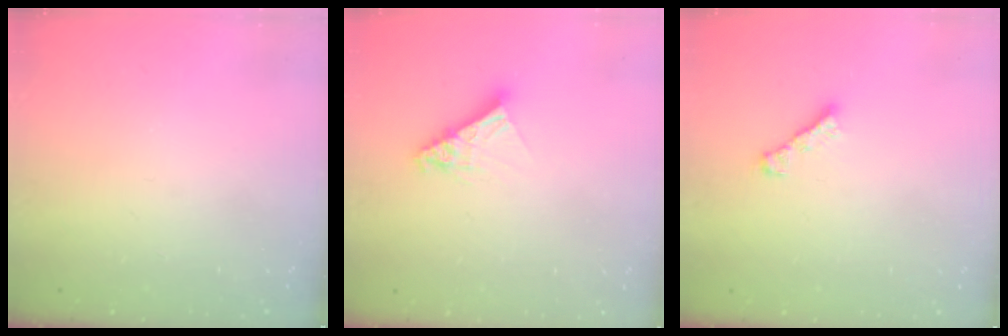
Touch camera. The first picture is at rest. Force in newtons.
{"total": 9.5, "press": 9.5, "slide": 0.7}
{"total": 1.9, "press": 1.8, "slide": 0.6}